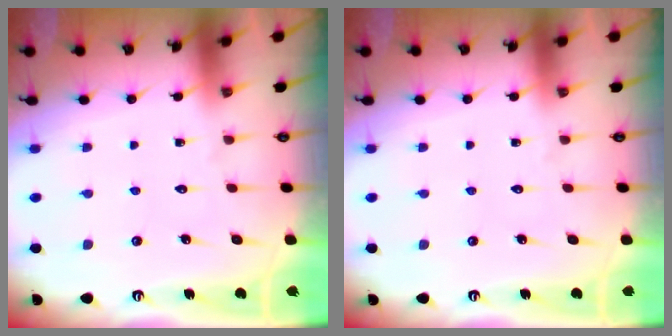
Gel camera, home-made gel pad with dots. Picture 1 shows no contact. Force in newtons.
{"total": 0.0}